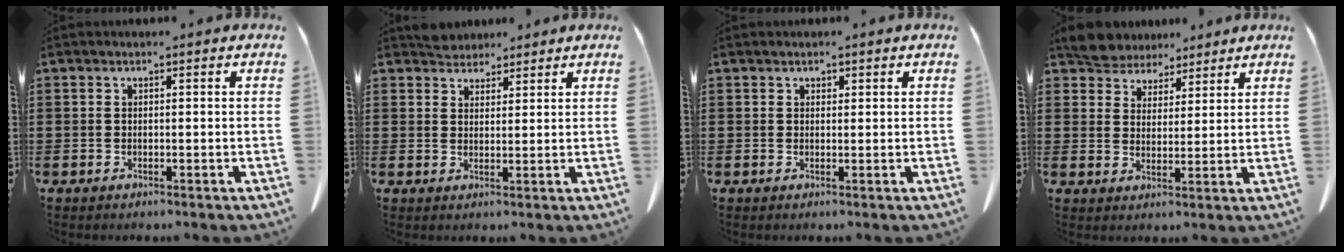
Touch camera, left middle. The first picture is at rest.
{"total": 3.3, "force": [3.1, 1.0, 0.1], "torque": [-0.004, -0.004, 0.060]}
{"total": 0.9, "force": [0.7, 0.5, 0.1], "torque": [-0.005, 0.000, 0.016]}
{"total": 5.7, "force": [5.3, 2.1, 0.3], "torque": [-0.034, -0.016, 0.100]}